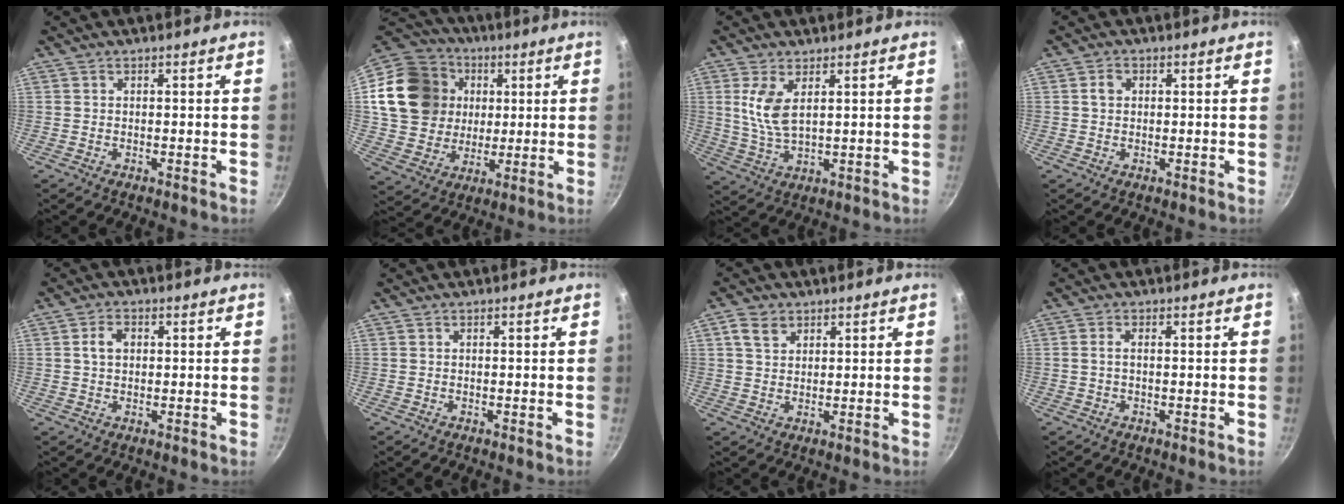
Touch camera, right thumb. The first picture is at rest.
{"total": 21.5, "force": [4.3, 18.3, 10.3], "torque": [-0.183, 0.023, 0.086]}
{"total": 7.1, "force": [2.3, 3.2, 5.9], "torque": [-0.118, -0.018, 0.052]}
{"total": 2.1, "force": [0.4, 1.7, 1.1], "torque": [-0.013, 0.004, 0.006]}
{"total": 3.5, "force": [0.6, 2.5, 2.3], "torque": [-0.030, 0.005, 0.009]}
{"total": 0.0}
{"total": 4.4, "force": [2.1, 3.2, 2.1], "torque": [-0.026, -0.001, 0.039]}
{"total": 1.5, "force": [0.0, 0.7, 1.3], "torque": [-0.035, 0.007, -0.003]}